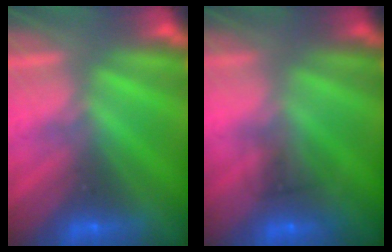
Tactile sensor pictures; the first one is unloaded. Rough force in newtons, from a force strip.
{"total": 1.6}